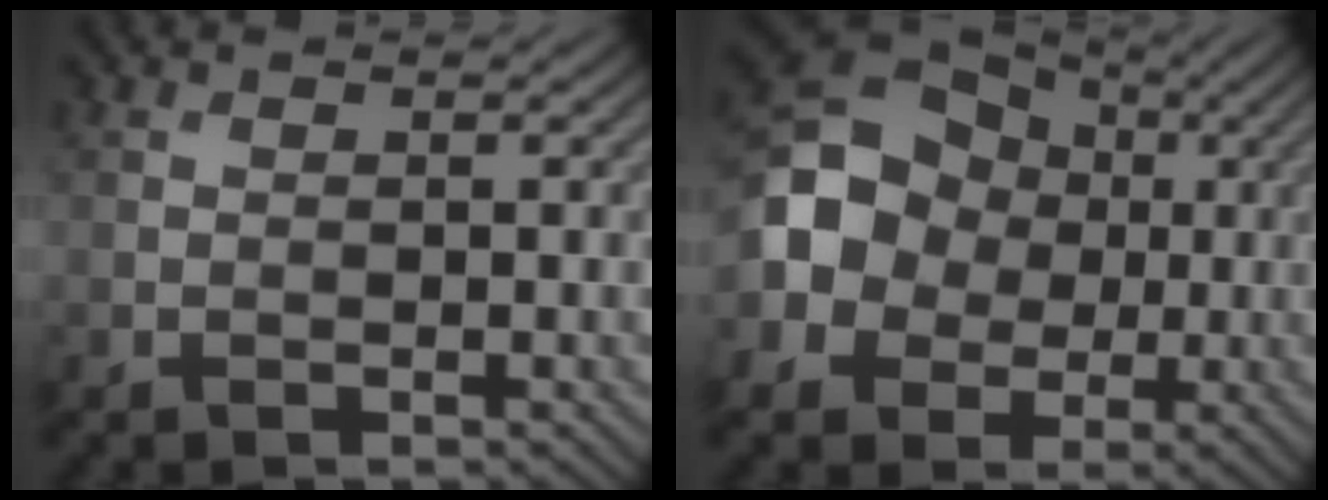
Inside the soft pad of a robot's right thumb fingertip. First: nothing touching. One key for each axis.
{"total": 12.8, "fx": -0.5, "fy": 10.9, "fz": 6.9, "tx": -0.155, "ty": 0.002, "tz": -0.033}